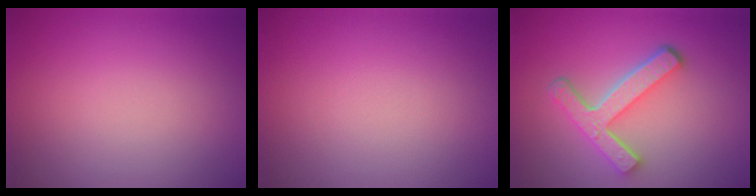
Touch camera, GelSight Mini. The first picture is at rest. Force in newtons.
{"total": 0.0}
{"total": 4.7, "press": 3.5, "slide": 3.2}